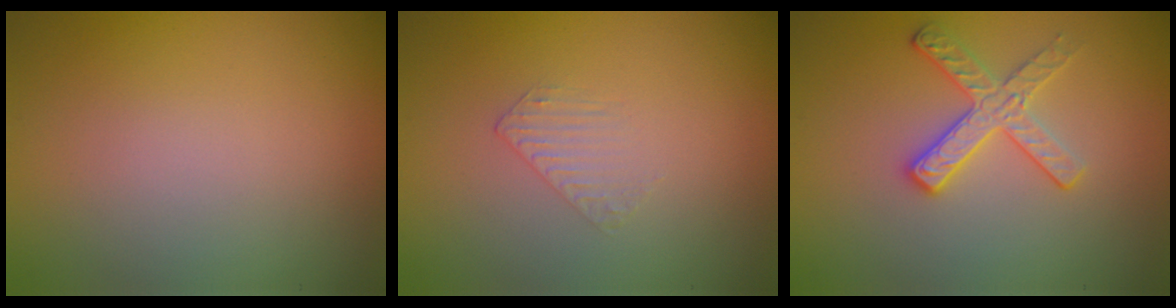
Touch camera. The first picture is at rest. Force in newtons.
{"total": 0.9, "press": 0.2, "slide": 0.9}
{"total": 2.8, "press": 2.7, "slide": 0.5}